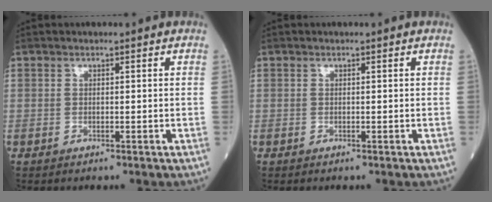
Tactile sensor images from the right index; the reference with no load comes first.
{"total": 0.0}